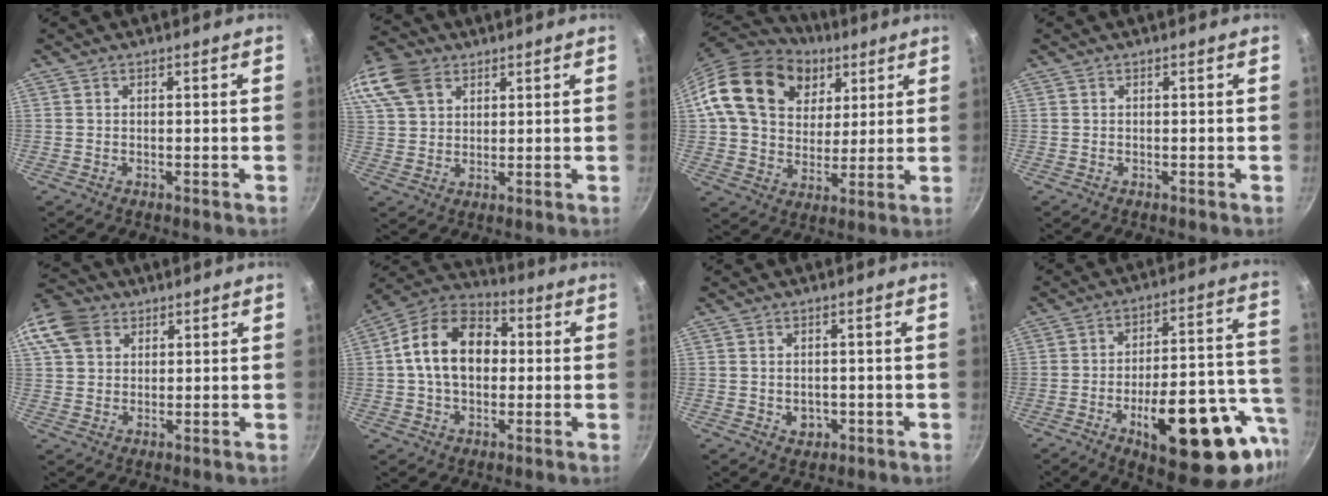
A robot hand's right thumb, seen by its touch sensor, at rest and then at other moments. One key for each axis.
{"total": 14.9, "fx": 7.5, "fy": 10.4, "fz": 7.6, "tx": -0.177, "ty": 0.017, "tz": 0.144}
{"total": 21.0, "fx": 8.0, "fy": 15.9, "fz": 11.2, "tx": -0.174, "ty": -0.006, "tz": 0.139}
{"total": 0.0}
{"total": 13.3, "fx": 5.6, "fy": 10.2, "fz": 6.3, "tx": -0.132, "ty": 0.017, "tz": 0.101}
{"total": 15.5, "fx": 1.2, "fy": 10.9, "fz": 11.0, "tx": -0.151, "ty": 0.030, "tz": 0.004}
{"total": 2.9, "fx": -0.6, "fy": 2.4, "fz": 1.6, "tx": -0.017, "ty": 0.003, "tz": 0.000}
{"total": 25.2, "fx": -9.3, "fy": 9.9, "fz": 21.3, "tx": -0.260, "ty": 0.033, "tz": -0.121}